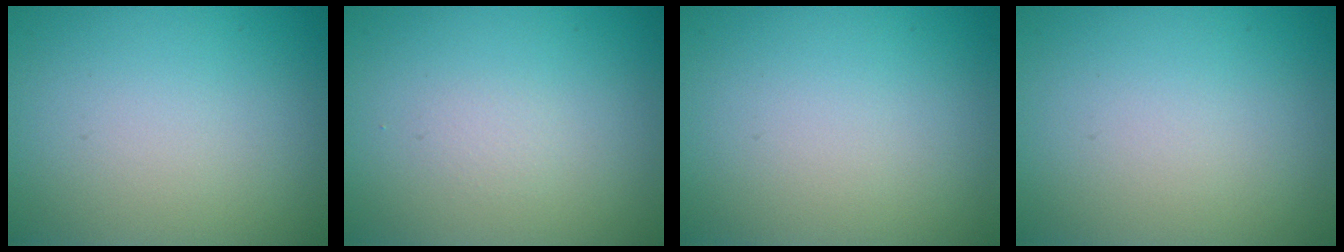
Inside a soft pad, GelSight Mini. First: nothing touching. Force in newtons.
{"total": 0.6, "press": 0.6, "slide": 0.0}
{"total": 0.0}
{"total": 0.0}